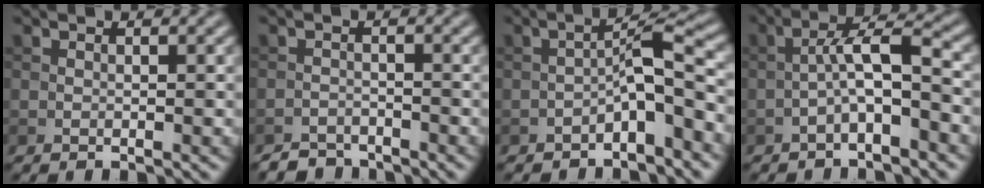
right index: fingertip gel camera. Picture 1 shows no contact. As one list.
[{"total": 2.3, "force": [-2.2, 0.7, 0.1], "torque": [0.005, 0.004, -0.042]}, {"total": 4.0, "force": [-2.0, 0.9, 3.3], "torque": [-0.053, 0.022, -0.038]}, {"total": 3.8, "force": [-1.5, 0.7, 3.5], "torque": [-0.062, 0.022, -0.033]}]